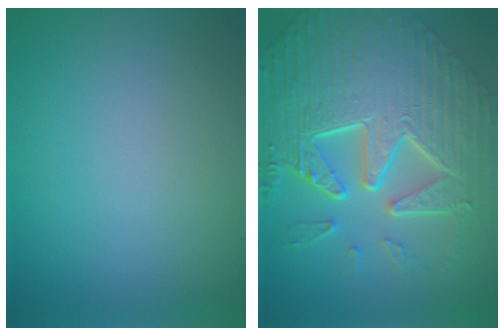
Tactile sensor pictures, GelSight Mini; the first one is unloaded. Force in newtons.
{"total": 10.9, "press": 7.3, "slide": 8.0}